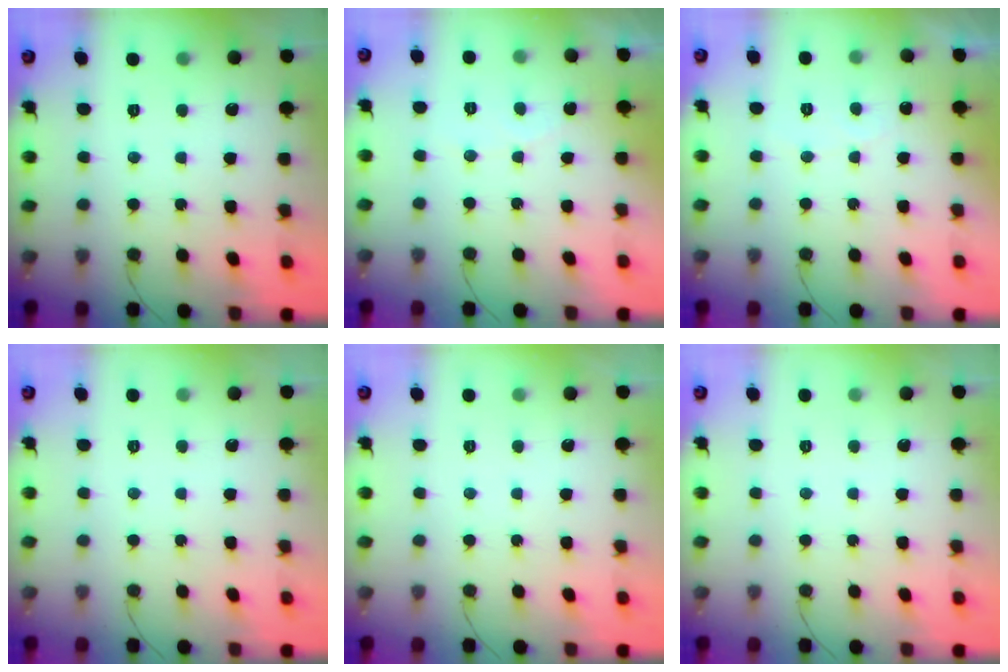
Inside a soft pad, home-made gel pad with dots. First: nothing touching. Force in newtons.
{"total": 2.8, "press": 2.8, "slide": 0.1}
{"total": 3.3, "press": 3.3, "slide": 0.2}
{"total": 0.0}
{"total": 0.0}
{"total": 0.0}